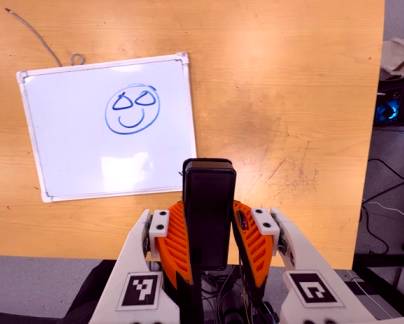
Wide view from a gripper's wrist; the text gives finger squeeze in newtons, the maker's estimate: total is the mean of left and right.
{"total": 5.0, "left": 3.0, "right": 6.9}